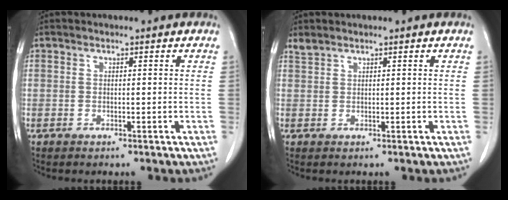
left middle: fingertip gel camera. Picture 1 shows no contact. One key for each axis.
{"total": 1.1, "fx": 1.0, "fy": 0.1, "fz": 0.1, "tx": -0.010, "ty": 0.007, "tz": 0.027}